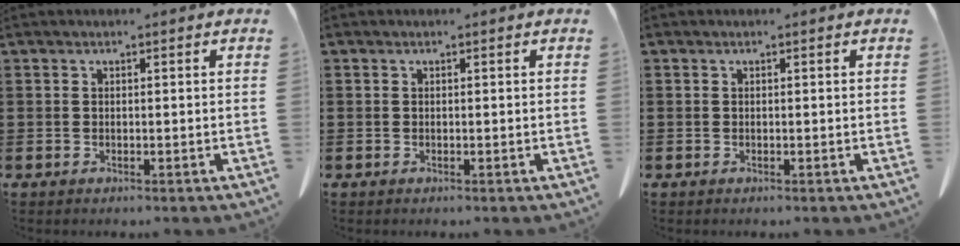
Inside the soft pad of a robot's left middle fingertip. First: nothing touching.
{"total": 0.0}
{"total": 0.0}